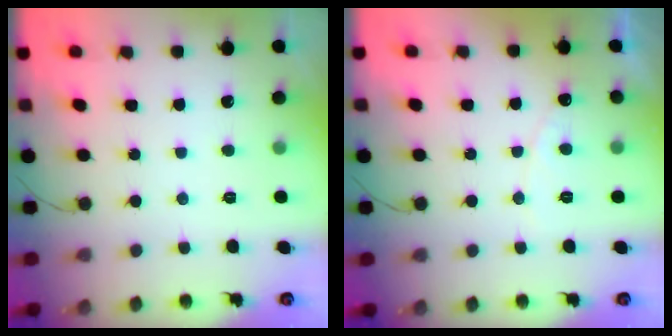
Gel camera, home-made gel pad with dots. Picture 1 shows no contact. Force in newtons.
{"total": 4.5, "press": 4.5, "slide": 0.4}